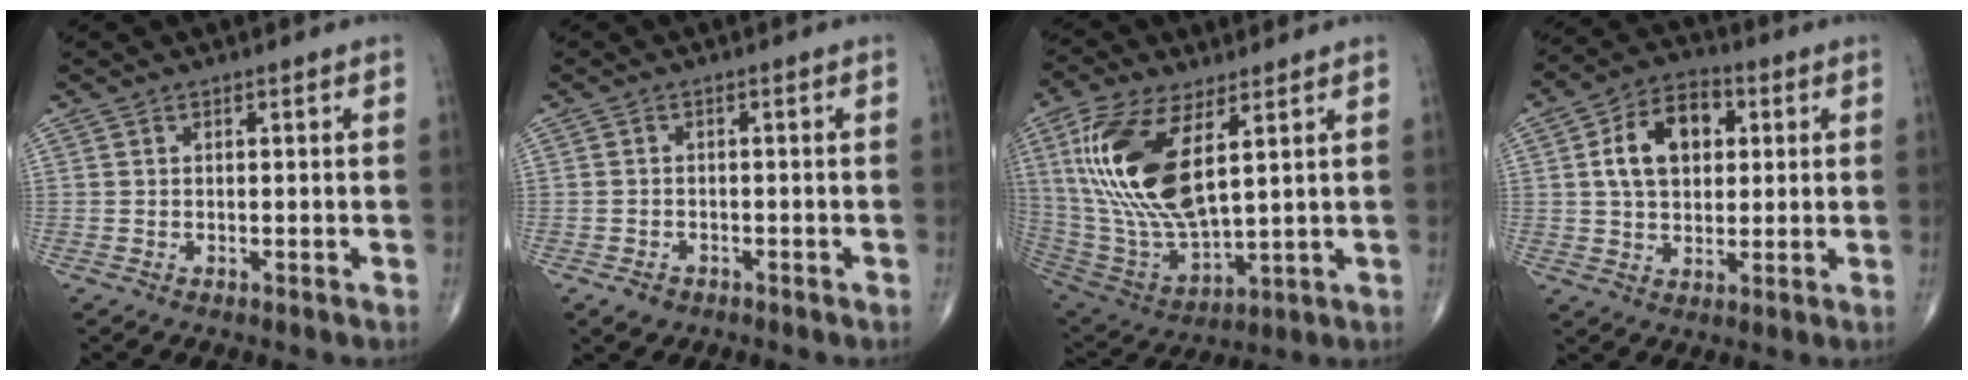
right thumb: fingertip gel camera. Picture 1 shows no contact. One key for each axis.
{"total": 2.5, "fx": -1.4, "fy": 1.8, "fz": 0.8, "tx": -0.011, "ty": 0.004, "tz": -0.018}
{"total": 20.6, "fx": 6.3, "fy": 8.9, "fz": 17.5, "tx": -0.367, "ty": -0.028, "tz": 0.129}
{"total": 12.0, "fx": 2.6, "fy": 7.9, "fz": 8.6, "tx": -0.125, "ty": 0.010, "tz": 0.038}